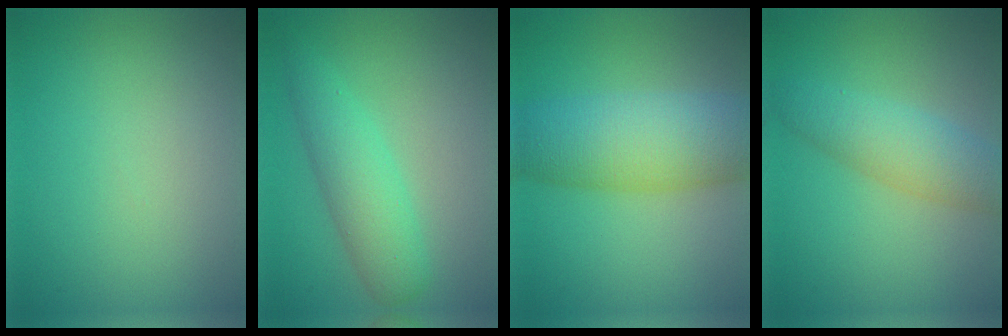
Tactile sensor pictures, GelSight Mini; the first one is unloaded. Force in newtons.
{"total": 3.9, "press": 3.9, "slide": 0.1}
{"total": 8.5, "press": 8.5, "slide": 0.1}
{"total": 4.5, "press": 4.5, "slide": 0.0}